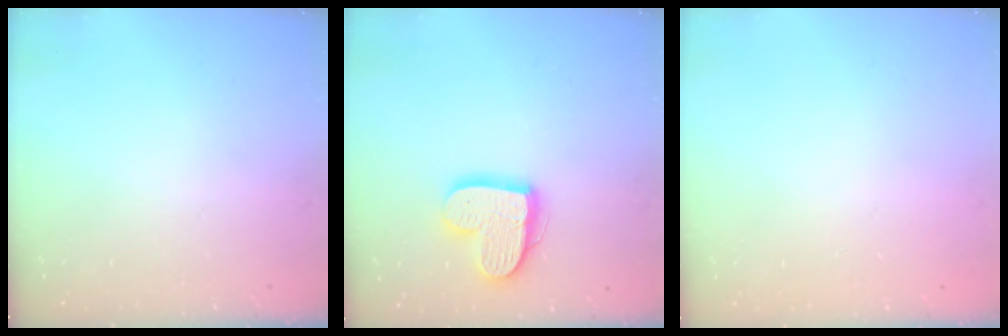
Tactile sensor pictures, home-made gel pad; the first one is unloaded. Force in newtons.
{"total": 13.9, "press": 13.9, "slide": 1.0}
{"total": 0.0}